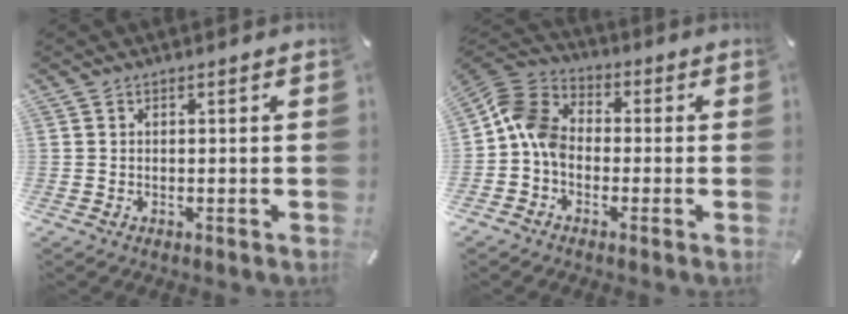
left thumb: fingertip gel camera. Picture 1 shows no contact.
{"total": 8.9, "force": [-1.9, 6.9, 5.3], "torque": [-0.121, 0.018, -0.035]}